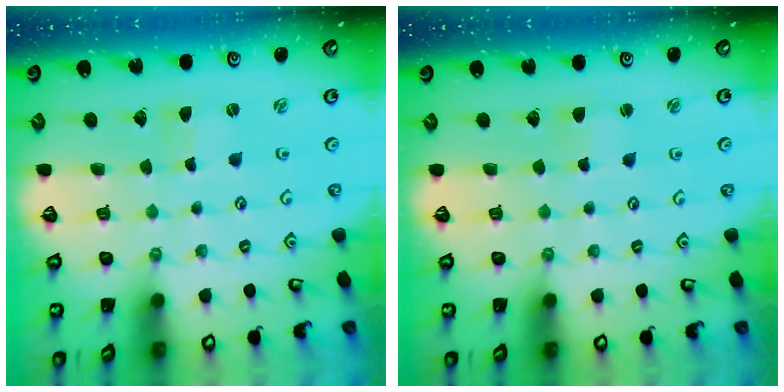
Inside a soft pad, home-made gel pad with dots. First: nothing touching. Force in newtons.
{"total": 2.7, "press": 2.7, "slide": 0.3}